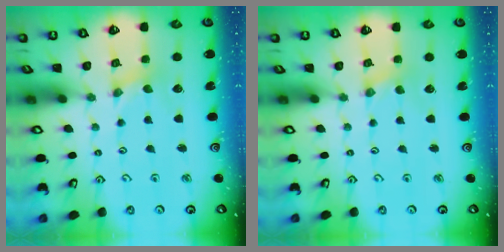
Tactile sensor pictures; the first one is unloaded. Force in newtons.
{"total": 0.8, "press": 0.8, "slide": 0.1}